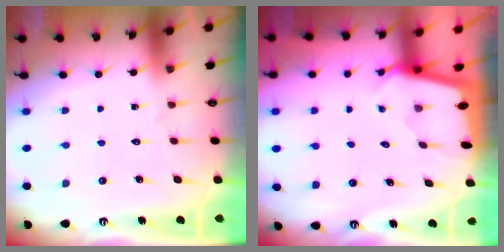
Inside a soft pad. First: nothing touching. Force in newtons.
{"total": 1.7, "press": 1.6, "slide": 0.2}